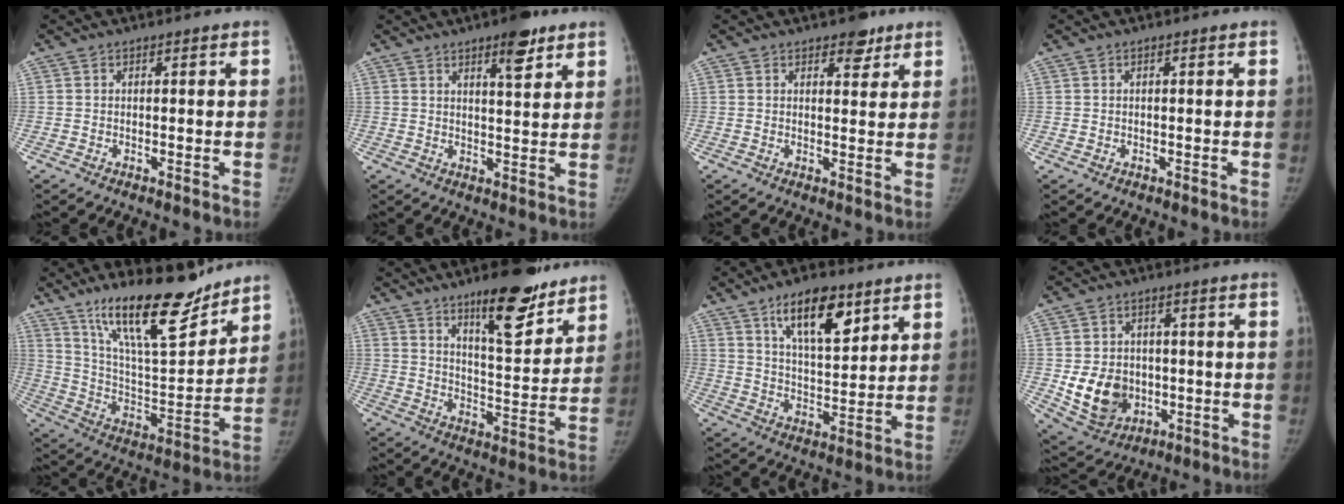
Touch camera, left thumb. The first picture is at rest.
{"total": 6.8, "force": [4.3, 2.0, 4.9], "torque": [-0.056, -0.023, 0.059]}
{"total": 4.1, "force": [2.7, 2.2, 2.1], "torque": [-0.004, -0.014, 0.037]}
{"total": 0.0}
{"total": 21.5, "force": [16.0, 6.2, 13.0], "torque": [-0.177, -0.093, 0.276]}
{"total": 15.6, "force": [10.9, 4.8, 10.1], "torque": [-0.108, -0.076, 0.169]}
{"total": 13.5, "force": [7.8, 5.6, 9.5], "torque": [-0.126, -0.041, 0.133]}
{"total": 11.2, "force": [-1.7, 9.2, 6.0], "torque": [-0.072, -0.001, -0.011]}